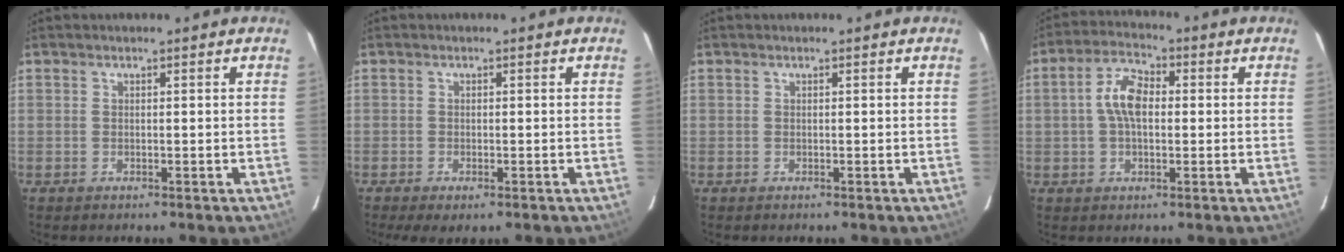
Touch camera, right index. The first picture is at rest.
{"total": 3.8, "force": [-2.3, 1.4, 2.7], "torque": [-0.059, -0.017, -0.036]}
{"total": 0.0}
{"total": 7.1, "force": [0.4, 3.9, 5.9], "torque": [-0.118, 0.019, 0.006]}